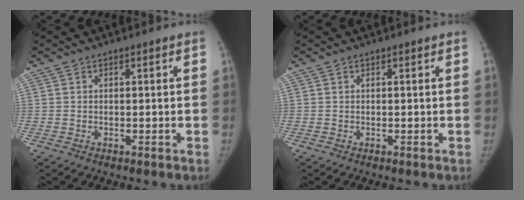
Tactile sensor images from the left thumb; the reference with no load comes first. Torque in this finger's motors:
{"motor_torque": [0.02, 0.02, 0.00, -0.01, 0.00]}